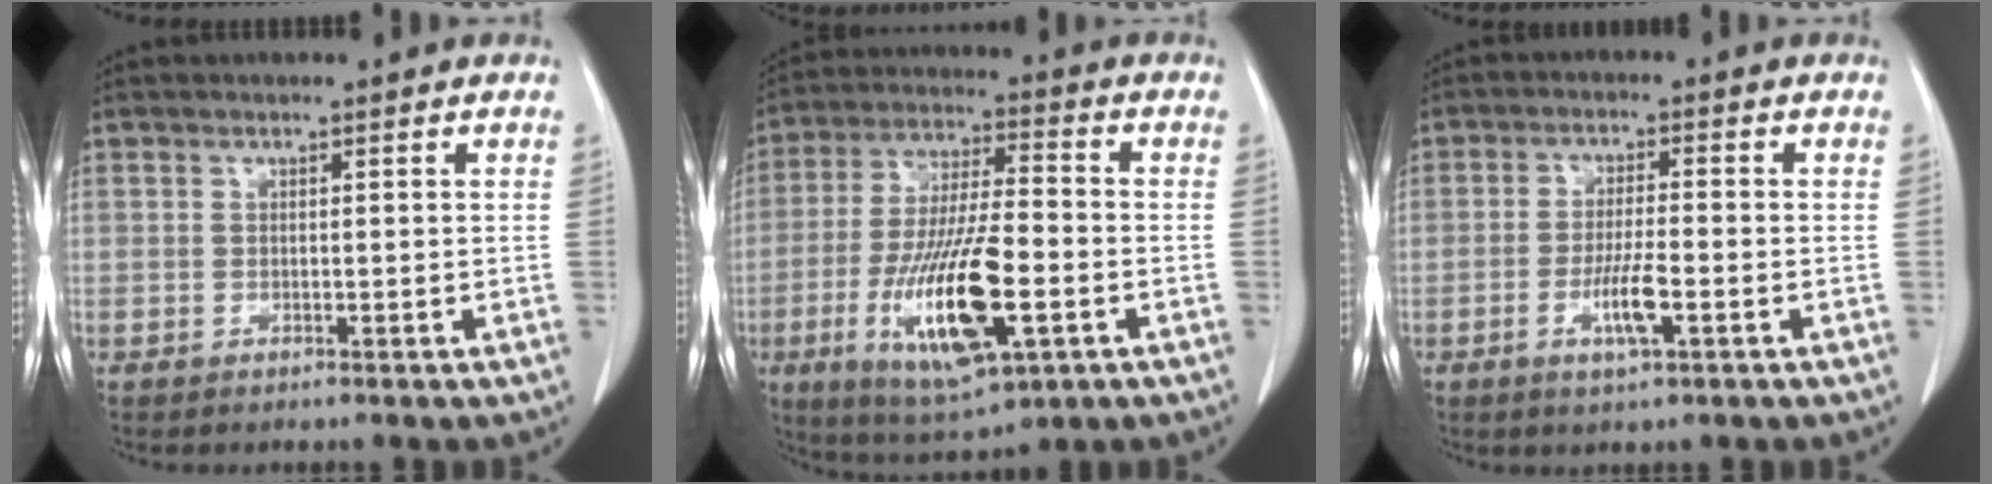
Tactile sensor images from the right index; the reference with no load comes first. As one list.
[{"total": 17.6, "force": [-5.2, 4.1, 16.3], "torque": [-0.321, -0.020, -0.083]}, {"total": 5.7, "force": [-2.0, 0.8, 5.3], "torque": [-0.102, -0.007, -0.035]}]